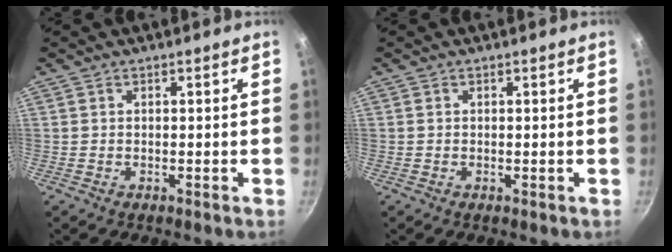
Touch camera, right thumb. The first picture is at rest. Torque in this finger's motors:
{"motor_torque": [0.29, 0.26, 0.33, 0.03, 0.02]}